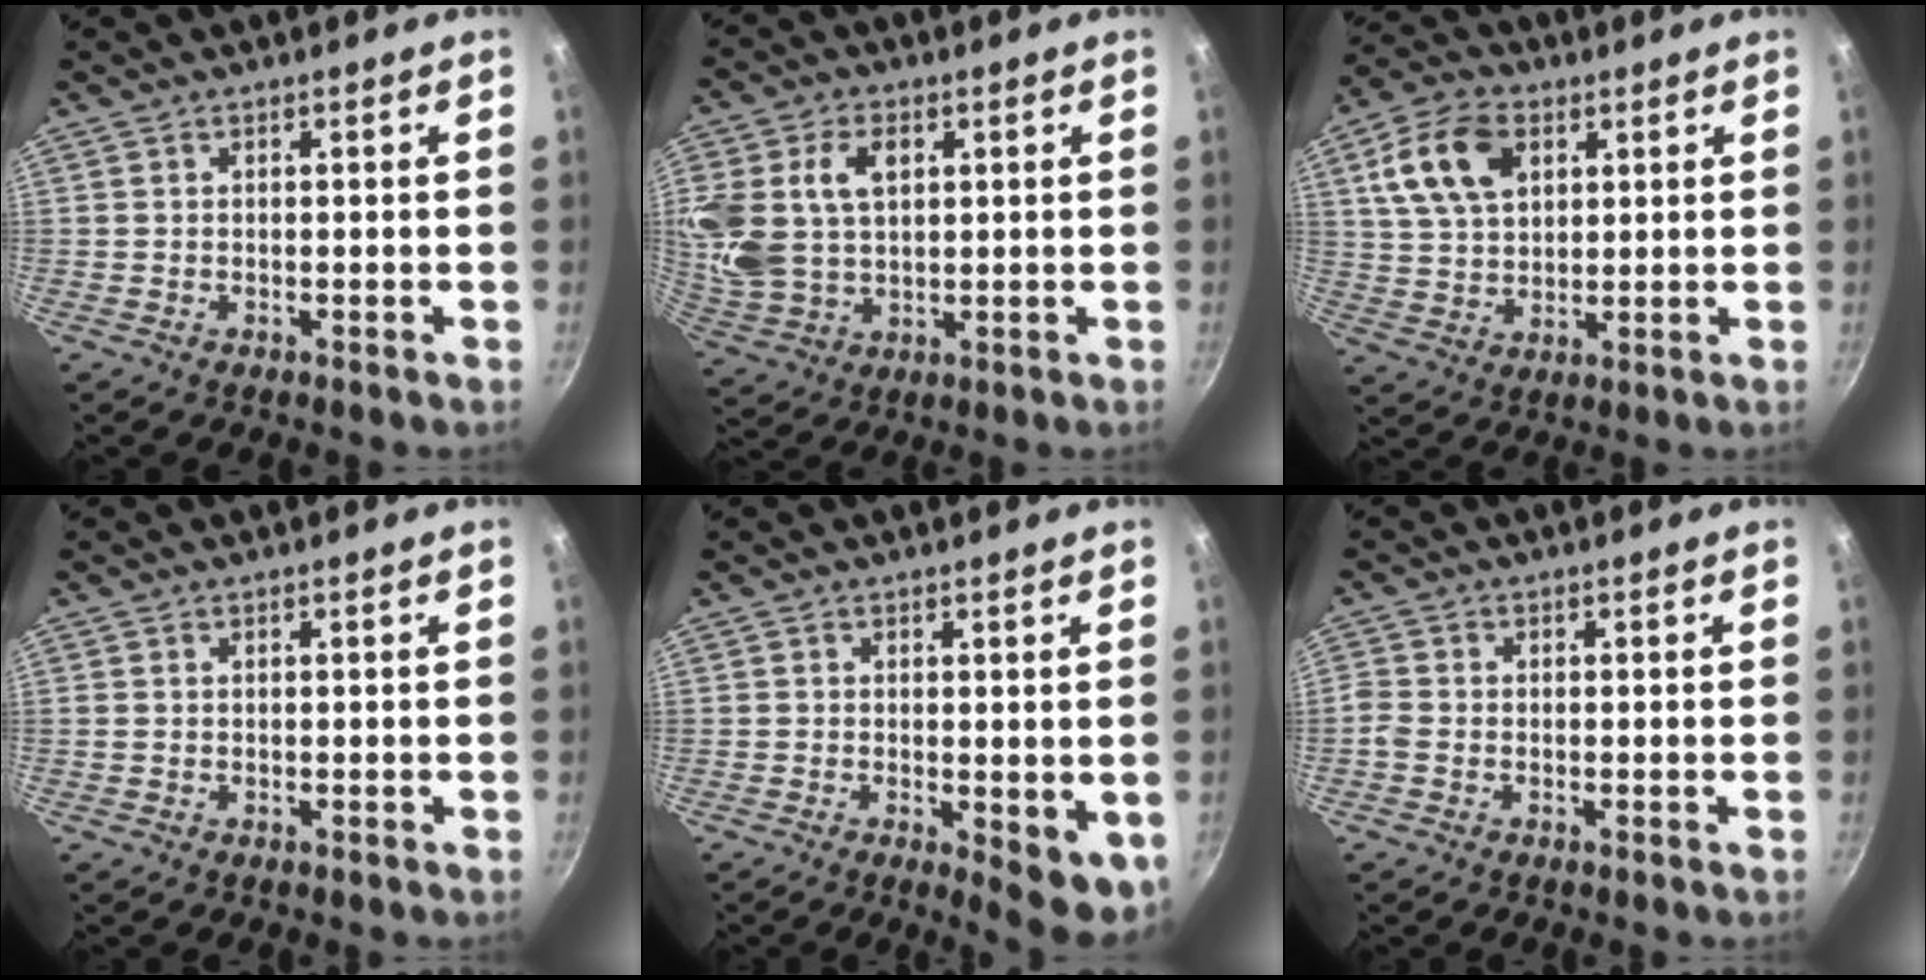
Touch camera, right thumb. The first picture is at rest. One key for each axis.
{"total": 16.2, "fx": 4.1, "fy": 11.3, "fz": 10.8, "tx": -0.231, "ty": -0.001, "tz": 0.085}
{"total": 12.8, "fx": 4.6, "fy": 8.5, "fz": 8.4, "tx": -0.138, "ty": 0.000, "tz": 0.084}
{"total": 0.0}
{"total": 7.0, "fx": -1.0, "fy": 2.9, "fz": 6.3, "tx": -0.064, "ty": -0.004, "tz": -0.006}
{"total": 2.1, "fx": -0.9, "fy": 1.6, "fz": 1.1, "tx": -0.023, "ty": 0.005, "tz": -0.024}